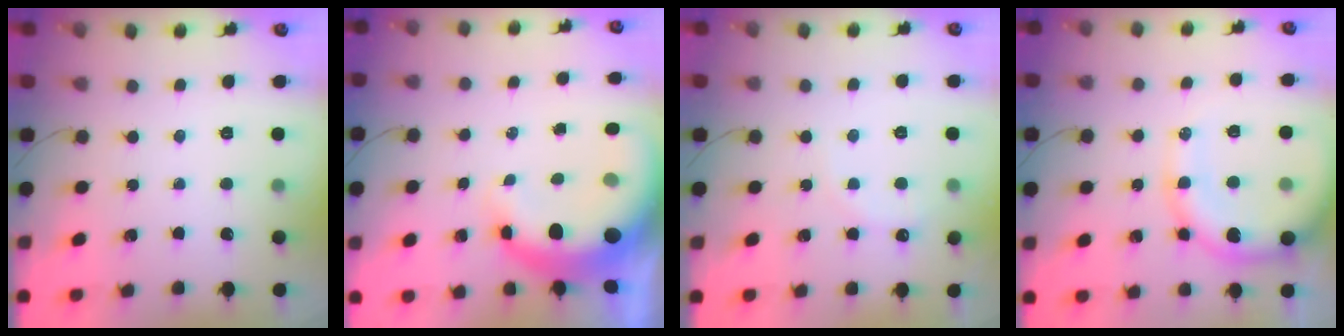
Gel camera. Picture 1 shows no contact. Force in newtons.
{"total": 11.3, "press": 11.0, "slide": 2.3}
{"total": 5.8, "press": 5.7, "slide": 1.2}
{"total": 12.5, "press": 12.0, "slide": 3.3}